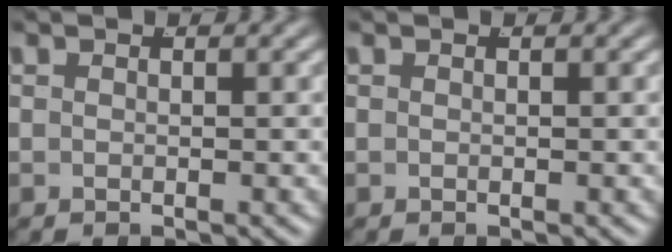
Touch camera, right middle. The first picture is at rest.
{"total": 0.0}